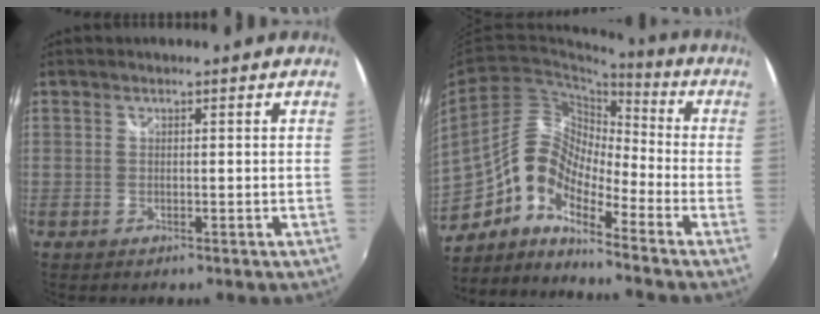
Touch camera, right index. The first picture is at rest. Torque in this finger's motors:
{"motor_torque": [0.18, -0.17, 0.05, -0.07]}